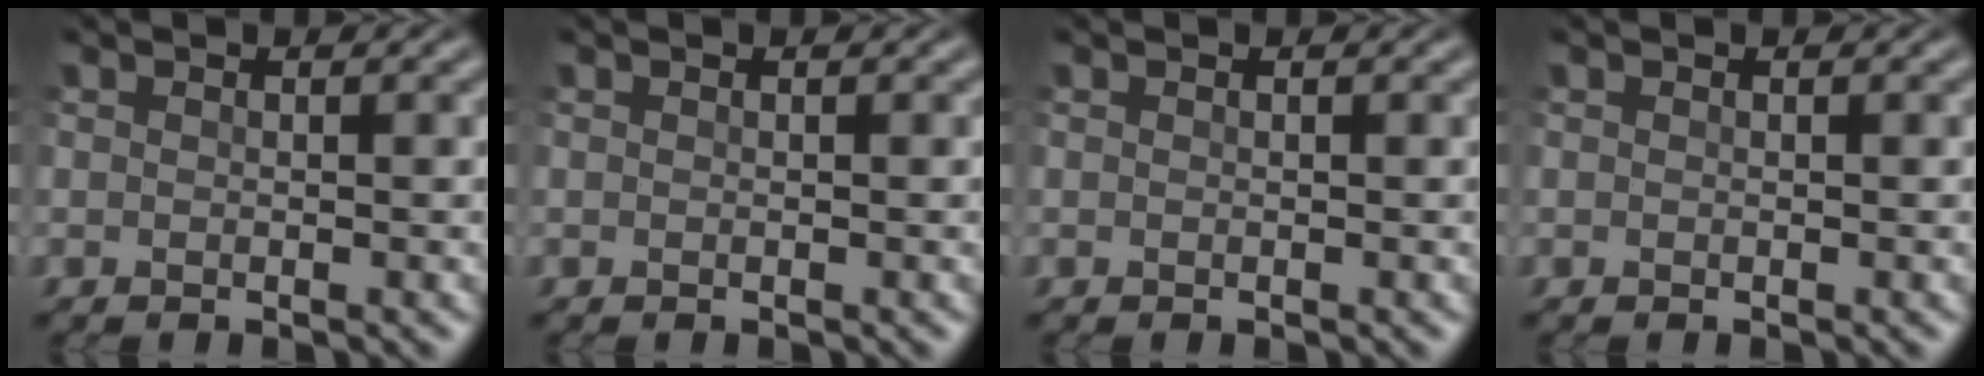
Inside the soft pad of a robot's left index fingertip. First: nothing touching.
{"total": 0.0}
{"total": 0.0}
{"total": 0.0}